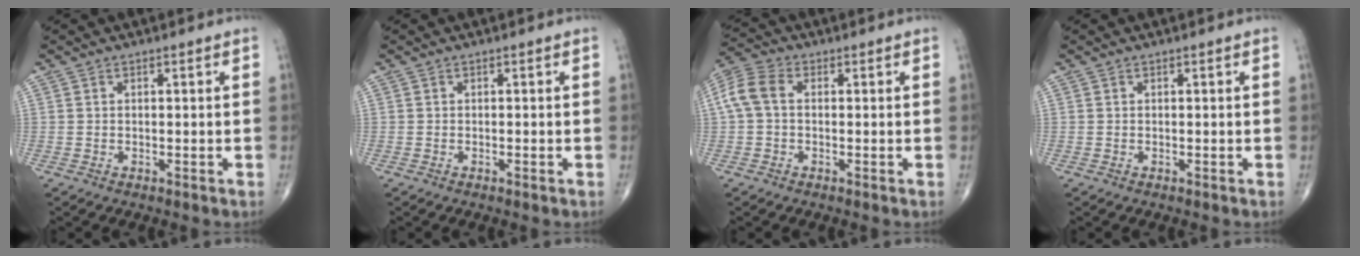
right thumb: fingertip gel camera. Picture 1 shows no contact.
{"total": 0.0}
{"total": 6.5, "force": [0.5, 4.3, 4.8], "torque": [-0.109, 0.022, 0.002]}
{"total": 0.0}